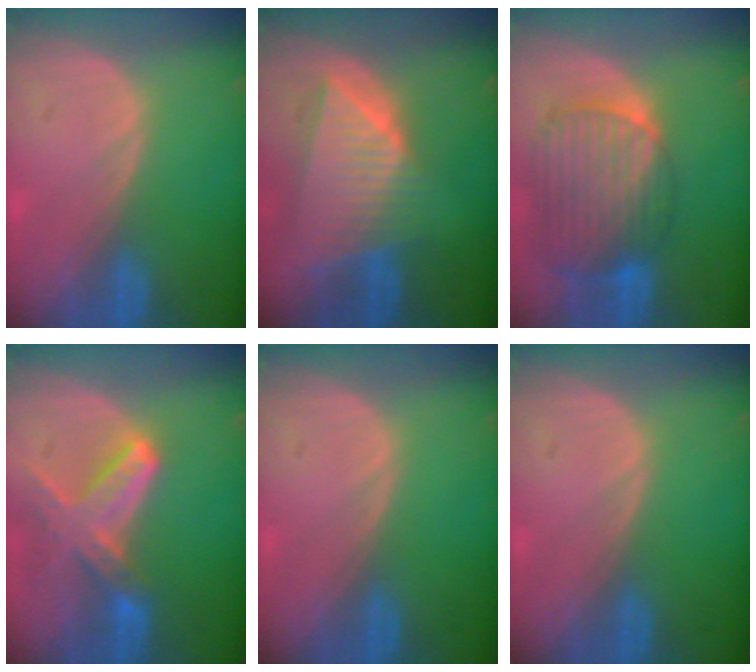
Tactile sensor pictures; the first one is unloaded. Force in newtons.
{"total": 9.2, "press": 8.2, "slide": 4.2}
{"total": 10.7, "press": 9.2, "slide": 5.5}
{"total": 8.0, "press": 7.0, "slide": 3.8}
{"total": 0.0}
{"total": 0.0}